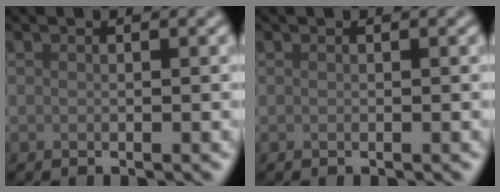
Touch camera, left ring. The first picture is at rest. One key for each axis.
{"total": 0.0}